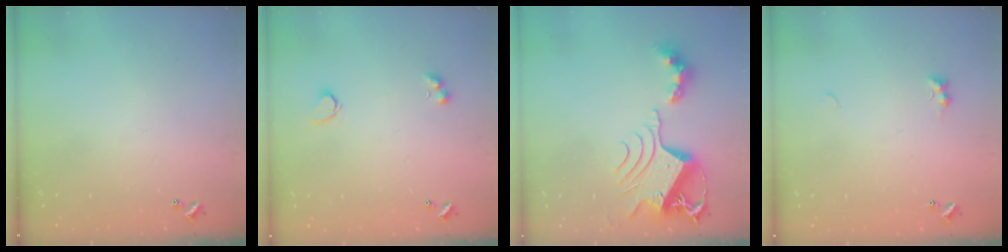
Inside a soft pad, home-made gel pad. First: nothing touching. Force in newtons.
{"total": 3.1, "press": 2.9, "slide": 1.0}
{"total": 10.9, "press": 10.9, "slide": 1.2}
{"total": 1.4, "press": 1.3, "slide": 0.5}